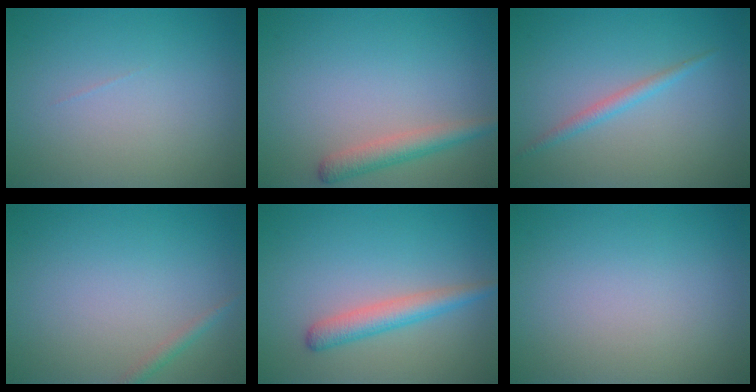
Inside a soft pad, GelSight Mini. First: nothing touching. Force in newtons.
{"total": 2.4, "press": 2.4, "slide": 0.1}
{"total": 1.4, "press": 1.4, "slide": 0.1}
{"total": 1.0, "press": 1.0, "slide": 0.0}
{"total": 2.8, "press": 2.7, "slide": 0.2}
{"total": 0.0}